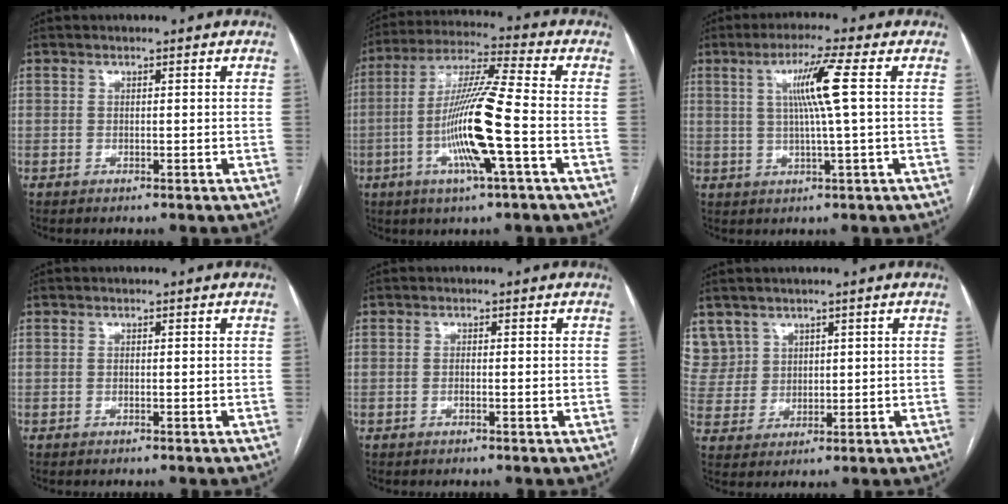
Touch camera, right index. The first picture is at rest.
{"total": 12.1, "force": [-3.3, -0.4, 11.6], "torque": [-0.225, -0.006, -0.068]}
{"total": 7.1, "force": [1.5, -1.3, 6.9], "torque": [-0.128, 0.003, 0.033]}
{"total": 0.0}
{"total": 1.4, "force": [-0.2, 0.3, 1.3], "torque": [-0.022, 0.001, -0.002]}
{"total": 7.1, "force": [4.5, 5.5, 0.1], "torque": [-0.005, 0.014, 0.103]}